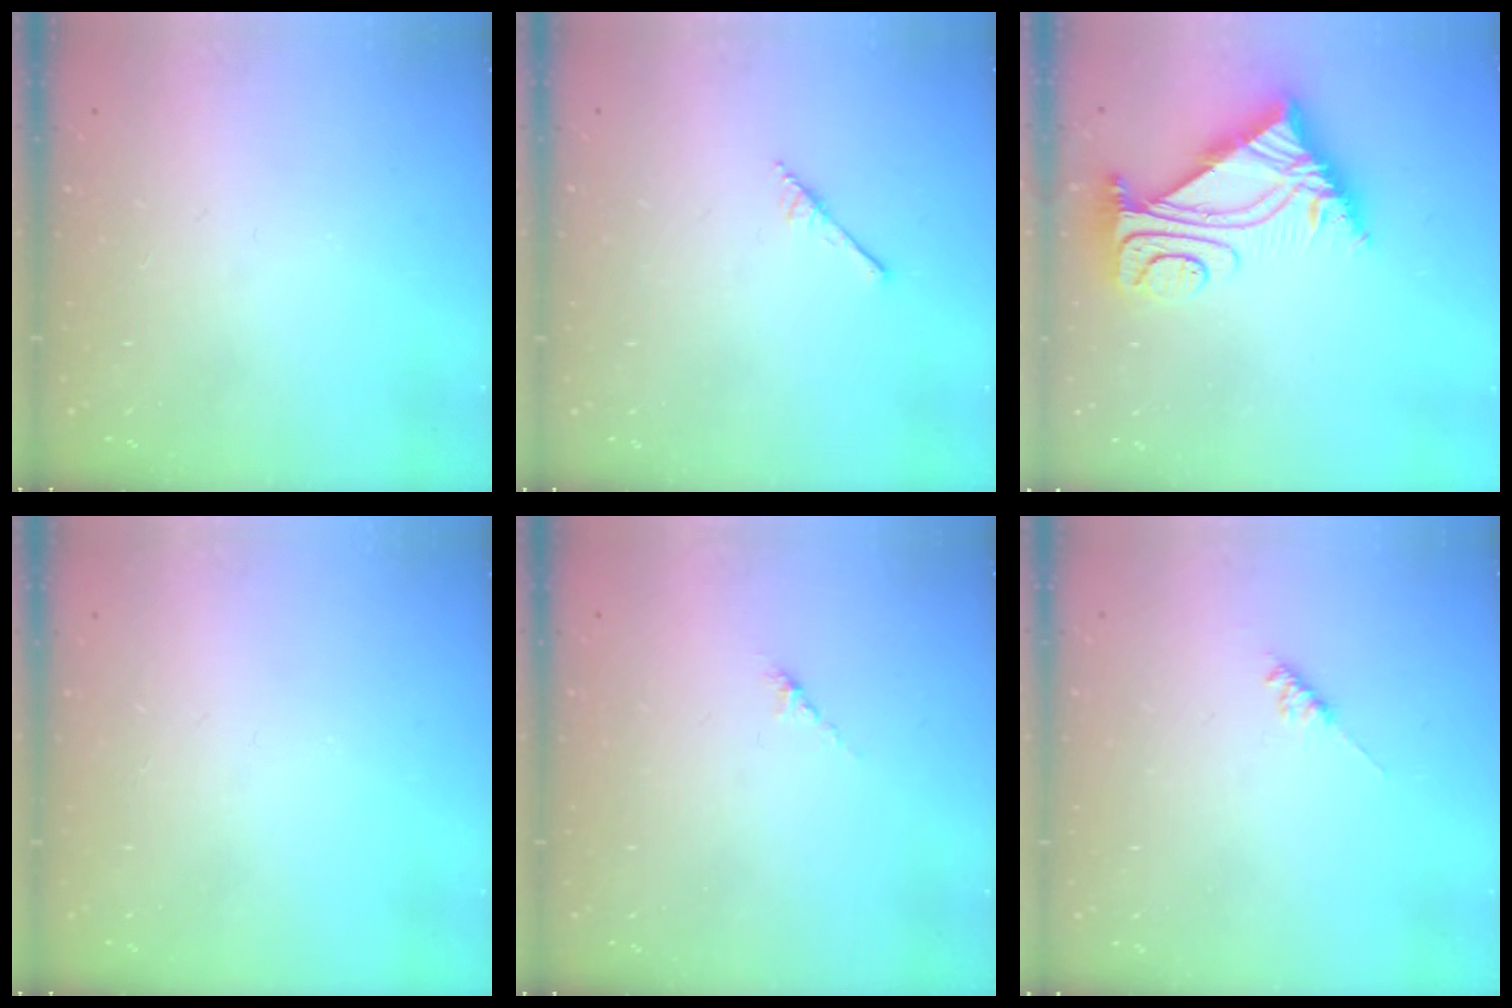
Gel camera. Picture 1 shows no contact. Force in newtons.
{"total": 2.9, "press": 2.9, "slide": 0.2}
{"total": 8.2, "press": 8.2, "slide": 0.8}
{"total": 0.0}
{"total": 2.7, "press": 2.7, "slide": 0.7}
{"total": 4.9, "press": 4.8, "slide": 0.8}